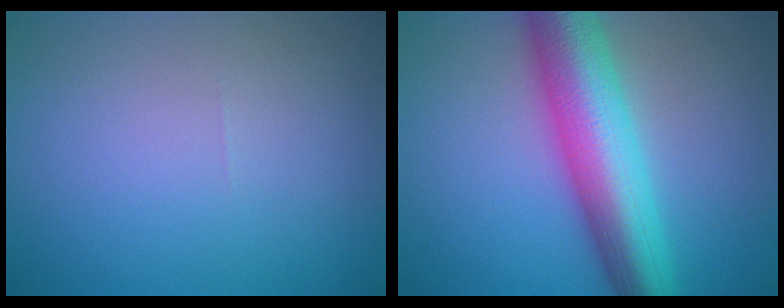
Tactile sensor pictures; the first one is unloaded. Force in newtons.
{"total": 10.0, "press": 10.0, "slide": 0.1}